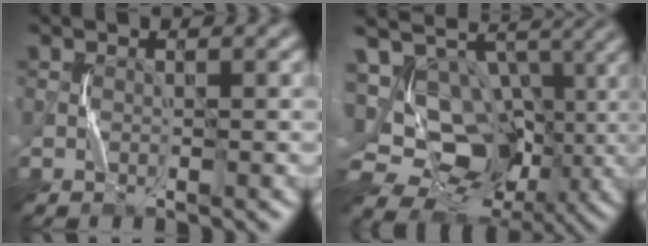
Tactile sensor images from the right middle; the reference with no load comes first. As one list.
[{"total": 13.6, "force": [-1.9, 11.2, 7.5], "torque": [-0.163, -0.001, -0.028]}]